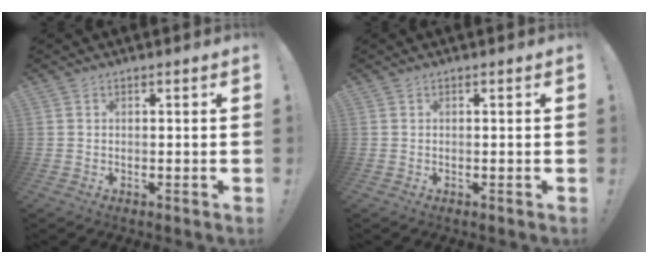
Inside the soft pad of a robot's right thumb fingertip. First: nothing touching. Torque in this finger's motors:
{"motor_torque": [-0.05, 0.04, -0.07, 0.07, 0.04]}